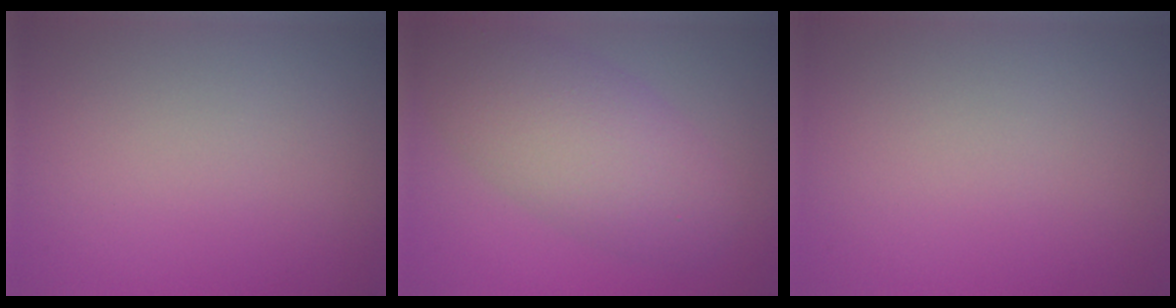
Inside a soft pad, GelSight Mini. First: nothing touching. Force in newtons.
{"total": 7.0, "press": 7.0, "slide": 0.3}
{"total": 0.0}